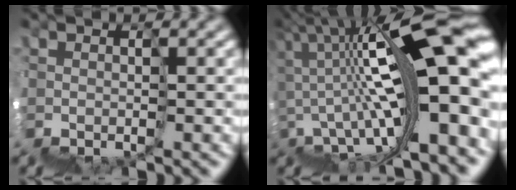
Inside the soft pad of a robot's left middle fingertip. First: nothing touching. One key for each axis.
{"total": 12.3, "fx": 0.6, "fy": 1.0, "fz": 12.3, "tx": -0.167, "ty": 0.049, "tz": 0.008}